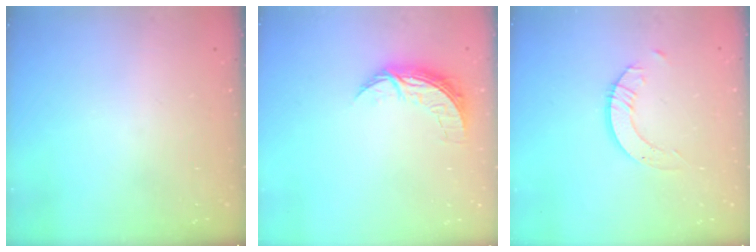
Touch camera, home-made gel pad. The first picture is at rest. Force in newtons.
{"total": 7.2, "press": 7.2, "slide": 0.2}
{"total": 3.3, "press": 3.3, "slide": 0.2}